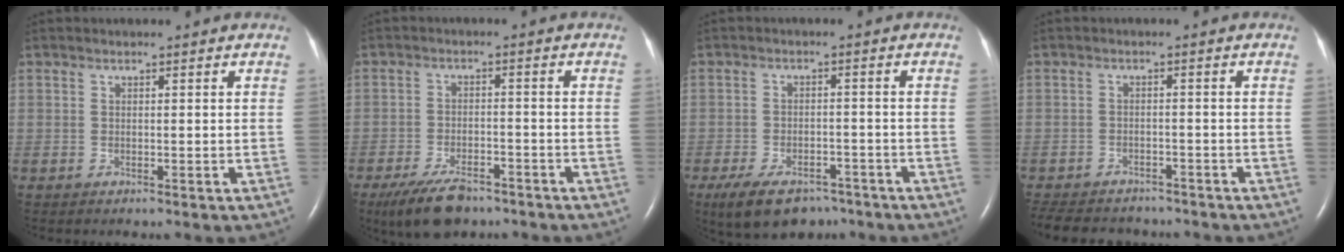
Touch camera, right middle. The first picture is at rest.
{"total": 7.8, "force": [-5.8, 3.2, 4.1], "torque": [-0.080, -0.008, -0.098]}
{"total": 9.5, "force": [-6.9, 4.5, 4.6], "torque": [-0.082, -0.001, -0.108]}
{"total": 12.5, "force": [-10.8, 4.8, 4.1], "torque": [-0.095, -0.003, -0.141]}